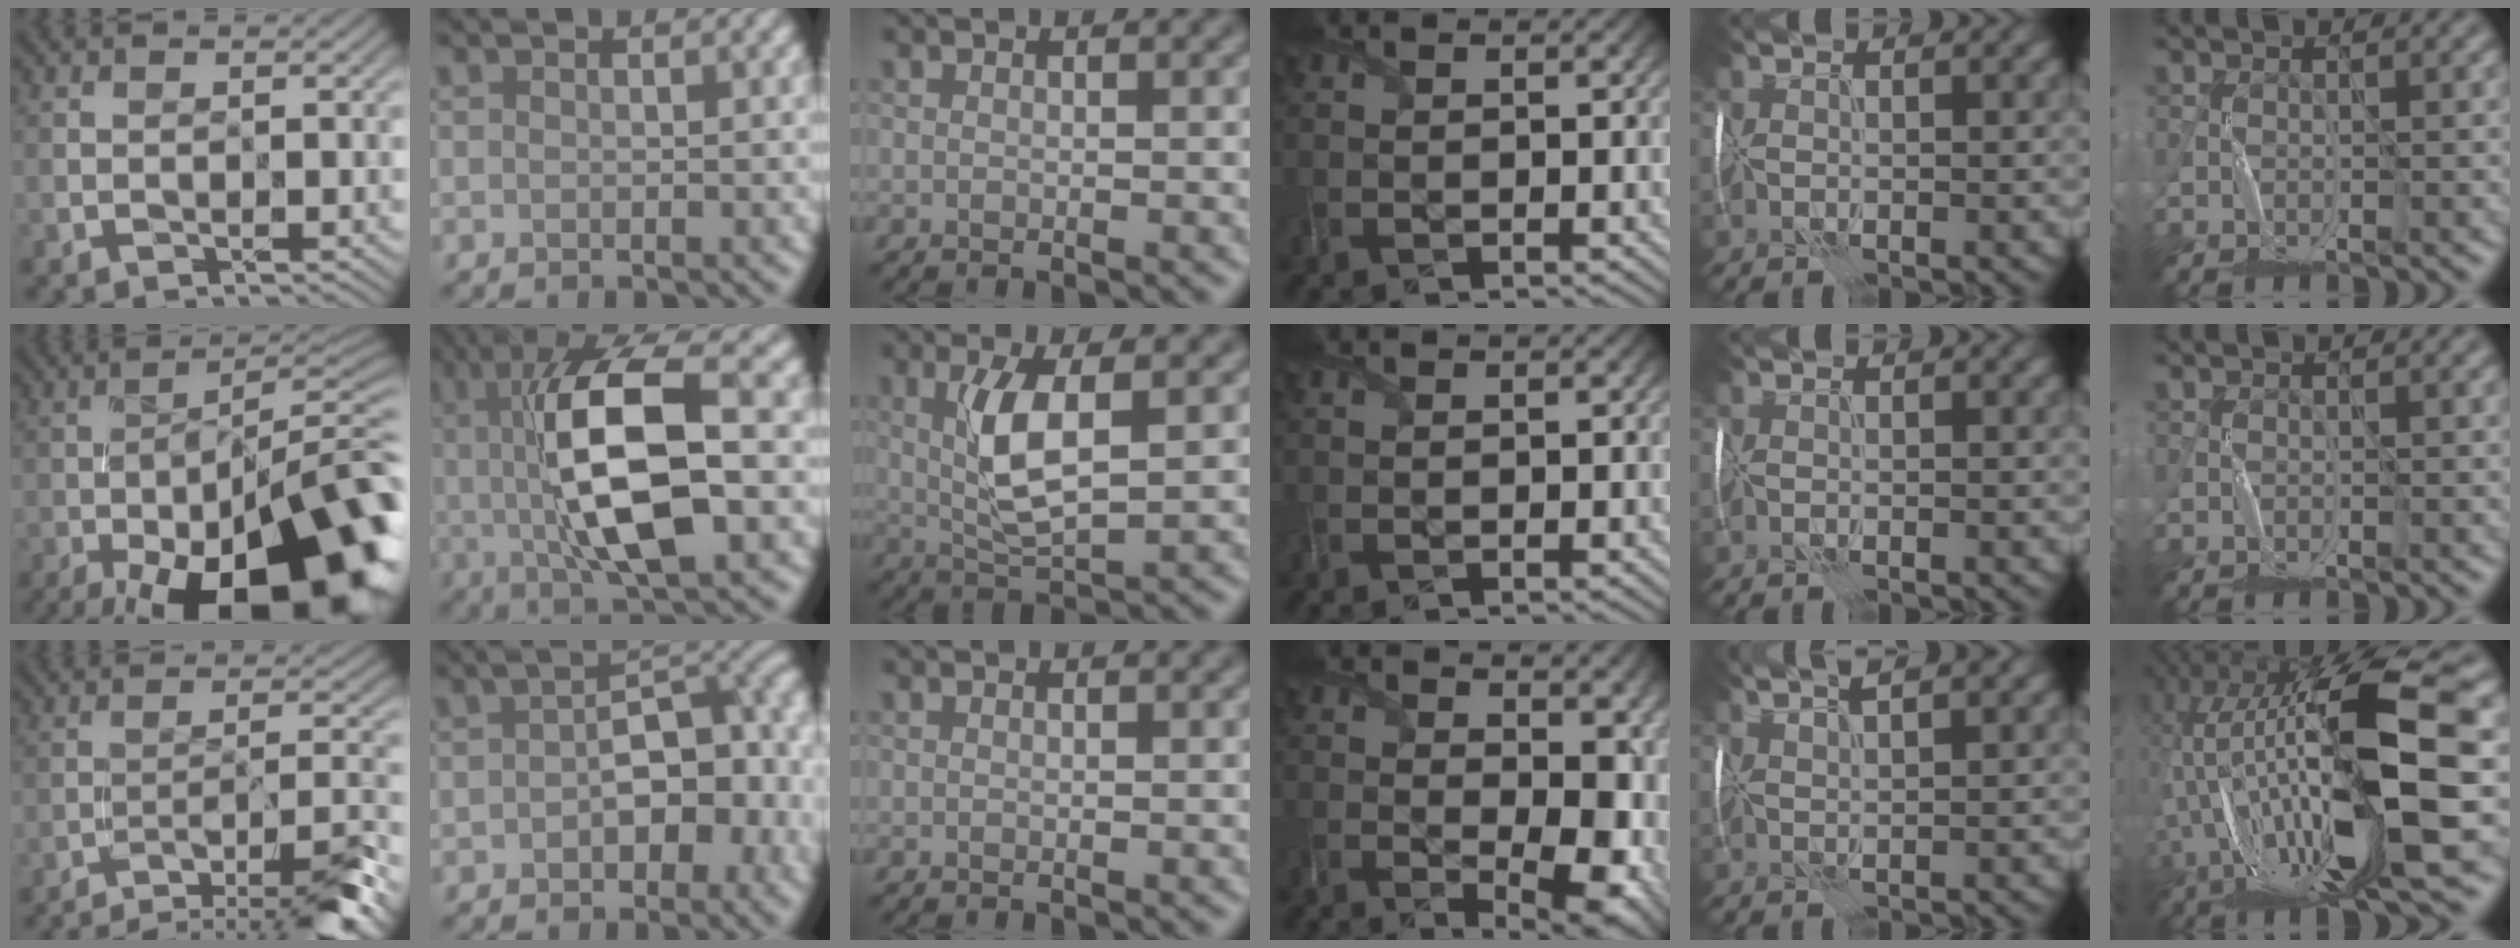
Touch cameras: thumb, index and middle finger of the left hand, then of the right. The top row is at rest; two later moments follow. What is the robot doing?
{"motion": "wrap", "object": "thread"}